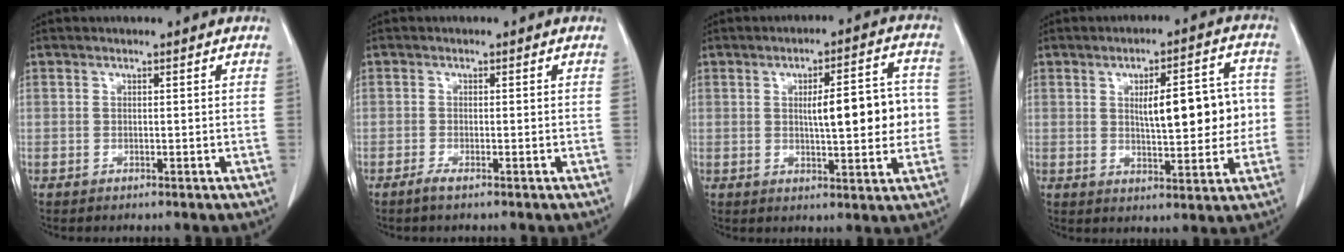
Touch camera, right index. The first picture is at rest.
{"total": 1.3, "force": [-1.0, 0.0, 0.9], "torque": [-0.020, -0.003, -0.021]}
{"total": 10.5, "force": [0.3, 2.5, 10.2], "torque": [-0.138, 0.020, 0.009]}
{"total": 11.3, "force": [0.7, 3.6, 10.7], "torque": [-0.143, 0.026, 0.019]}